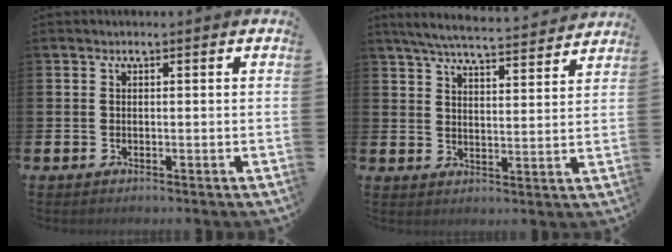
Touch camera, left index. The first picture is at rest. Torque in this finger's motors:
{"motor_torque": [0.63, -0.88, 0.07, 0.07]}